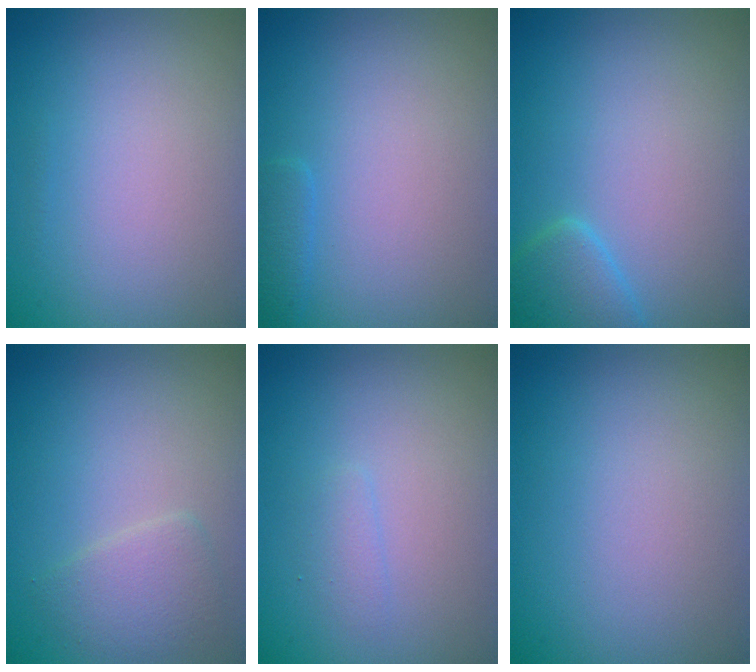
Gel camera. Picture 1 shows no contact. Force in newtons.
{"total": 1.0, "press": 1.0, "slide": 0.1}
{"total": 2.3, "press": 2.3, "slide": 0.2}
{"total": 2.3, "press": 2.3, "slide": 0.1}
{"total": 0.9, "press": 0.9, "slide": 0.0}
{"total": 0.0}